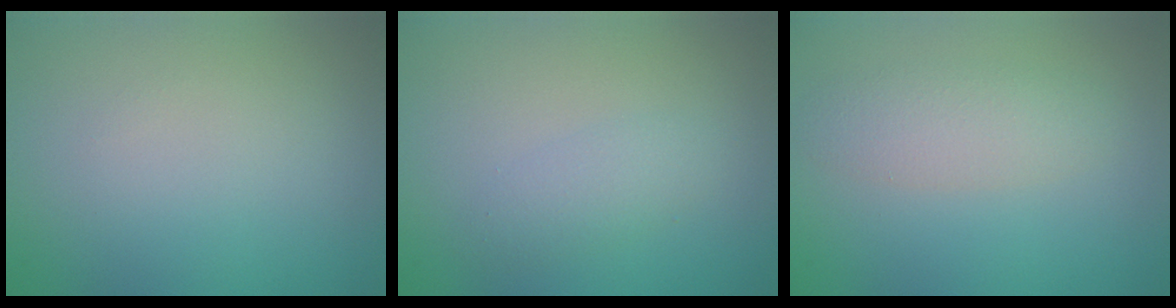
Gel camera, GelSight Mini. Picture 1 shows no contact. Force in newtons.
{"total": 1.7, "press": 1.7, "slide": 0.1}
{"total": 2.6, "press": 2.6, "slide": 0.2}